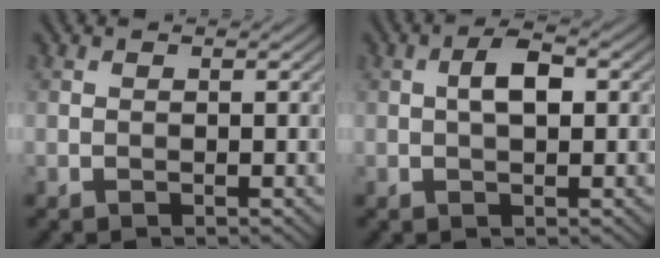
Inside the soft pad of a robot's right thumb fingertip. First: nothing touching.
{"total": 3.6, "force": [0.4, 1.6, 3.2], "torque": [-0.059, 0.007, 0.002]}